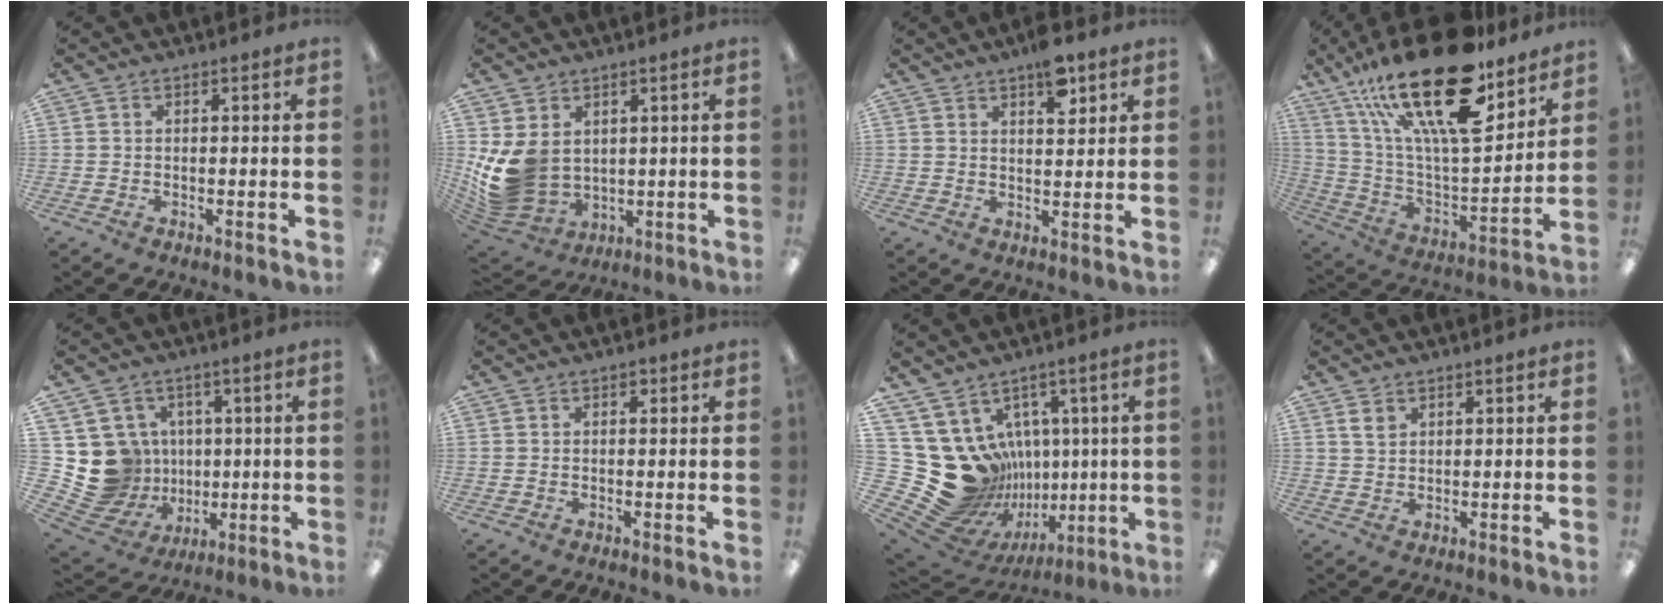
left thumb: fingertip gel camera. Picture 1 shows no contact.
{"total": 12.1, "force": [1.7, 9.9, 6.7], "torque": [-0.165, -0.023, 0.037]}
{"total": 7.5, "force": [4.7, 3.1, 4.9], "torque": [-0.059, -0.024, 0.075]}
{"total": 29.0, "force": [18.5, 9.8, 20.0], "torque": [-0.370, -0.112, 0.311]}
{"total": 13.6, "force": [1.5, 13.1, 3.3], "torque": [-0.103, -0.022, 0.053]}
{"total": 0.8, "force": [0.4, 0.6, 0.3], "torque": [0.001, 0.001, 0.005]}
{"total": 22.3, "force": [-1.4, 19.7, 10.3], "torque": [-0.224, -0.044, 0.039]}
{"total": 2.7, "force": [1.6, 1.7, 1.3], "torque": [-0.020, -0.002, 0.029]}